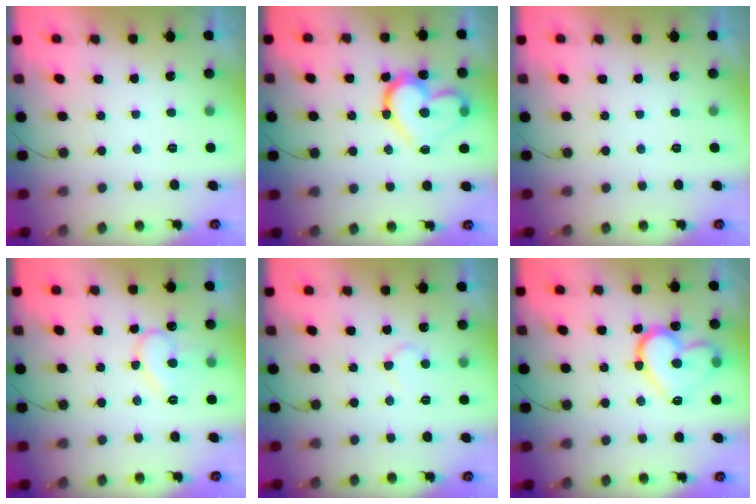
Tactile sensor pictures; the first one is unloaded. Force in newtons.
{"total": 17.9, "press": 17.9, "slide": 1.4}
{"total": 0.0}
{"total": 10.2, "press": 10.1, "slide": 0.9}
{"total": 5.4, "press": 5.4, "slide": 0.4}
{"total": 16.4, "press": 16.3, "slide": 1.9}